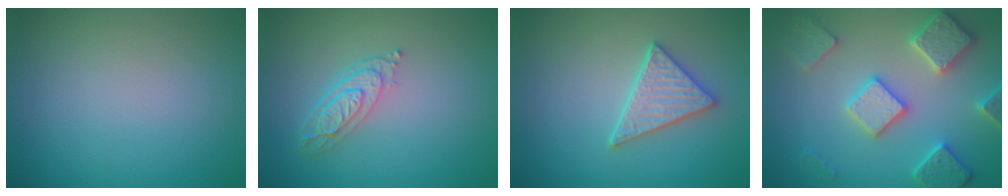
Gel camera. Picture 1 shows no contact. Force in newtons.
{"total": 3.8, "press": 2.9, "slide": 2.4}
{"total": 3.3, "press": 3.1, "slide": 1.2}
{"total": 5.8, "press": 5.6, "slide": 1.2}